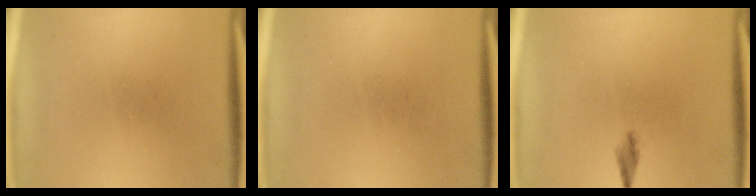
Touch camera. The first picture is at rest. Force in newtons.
{"total": 0.0}
{"total": 1.3}